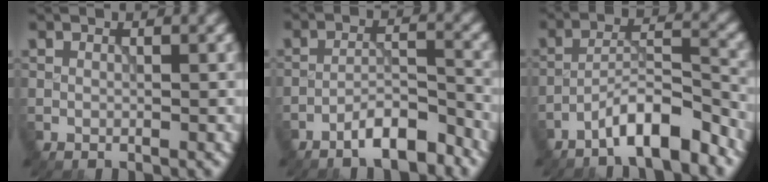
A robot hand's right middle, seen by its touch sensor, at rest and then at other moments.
{"total": 4.7, "force": [-3.7, 1.0, 2.8], "torque": [-0.044, 0.009, -0.066]}
{"total": 6.2, "force": [-4.6, 1.1, 4.0], "torque": [-0.062, 0.011, -0.081]}